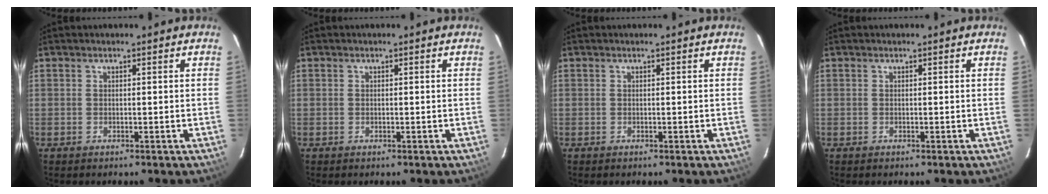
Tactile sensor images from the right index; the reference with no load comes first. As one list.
[{"total": 0.0}, {"total": 0.0}, {"total": 0.0}]